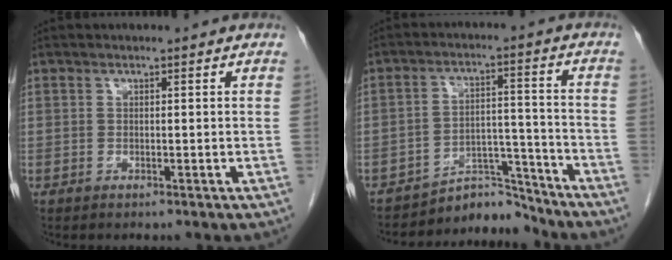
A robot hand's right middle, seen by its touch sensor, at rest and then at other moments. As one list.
[{"total": 6.9, "force": [-6.8, 1.1, -0.7], "torque": [0.018, 0.041, -0.108]}]